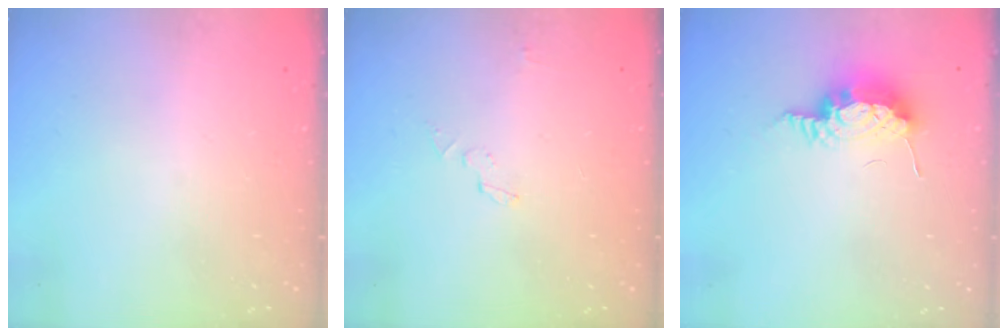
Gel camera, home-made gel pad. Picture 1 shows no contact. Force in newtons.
{"total": 2.8, "press": 2.8, "slide": 0.2}
{"total": 15.9, "press": 11.3, "slide": 11.3}